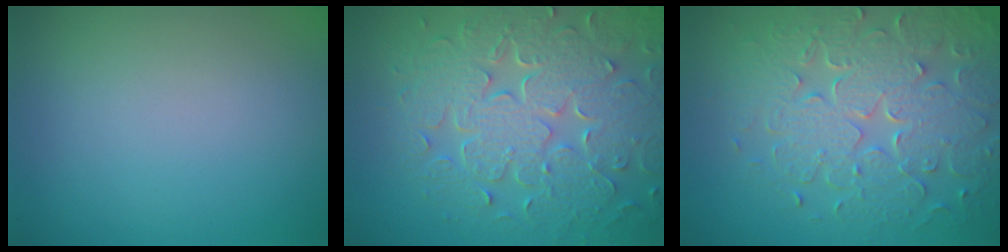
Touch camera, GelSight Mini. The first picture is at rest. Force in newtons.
{"total": 8.7, "press": 6.3, "slide": 6.0}
{"total": 8.3, "press": 6.0, "slide": 5.7}